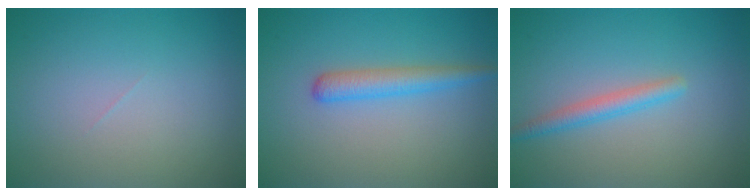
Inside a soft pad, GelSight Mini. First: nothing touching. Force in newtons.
{"total": 2.5, "press": 2.5, "slide": 0.1}
{"total": 2.0, "press": 2.0, "slide": 0.1}